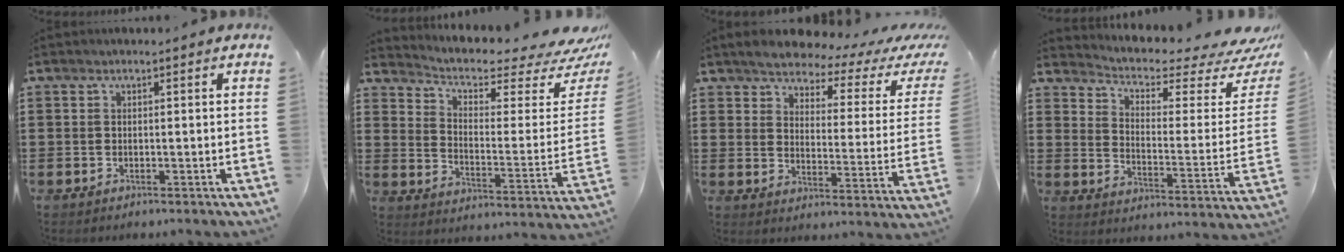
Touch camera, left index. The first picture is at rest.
{"total": 4.2, "force": [3.2, 1.4, 2.4], "torque": [-0.059, -0.034, 0.048]}
{"total": 4.1, "force": [3.9, 0.7, 1.1], "torque": [-0.041, -0.032, 0.059]}
{"total": 3.6, "force": [2.8, 1.1, 2.0], "torque": [-0.051, -0.034, 0.039]}